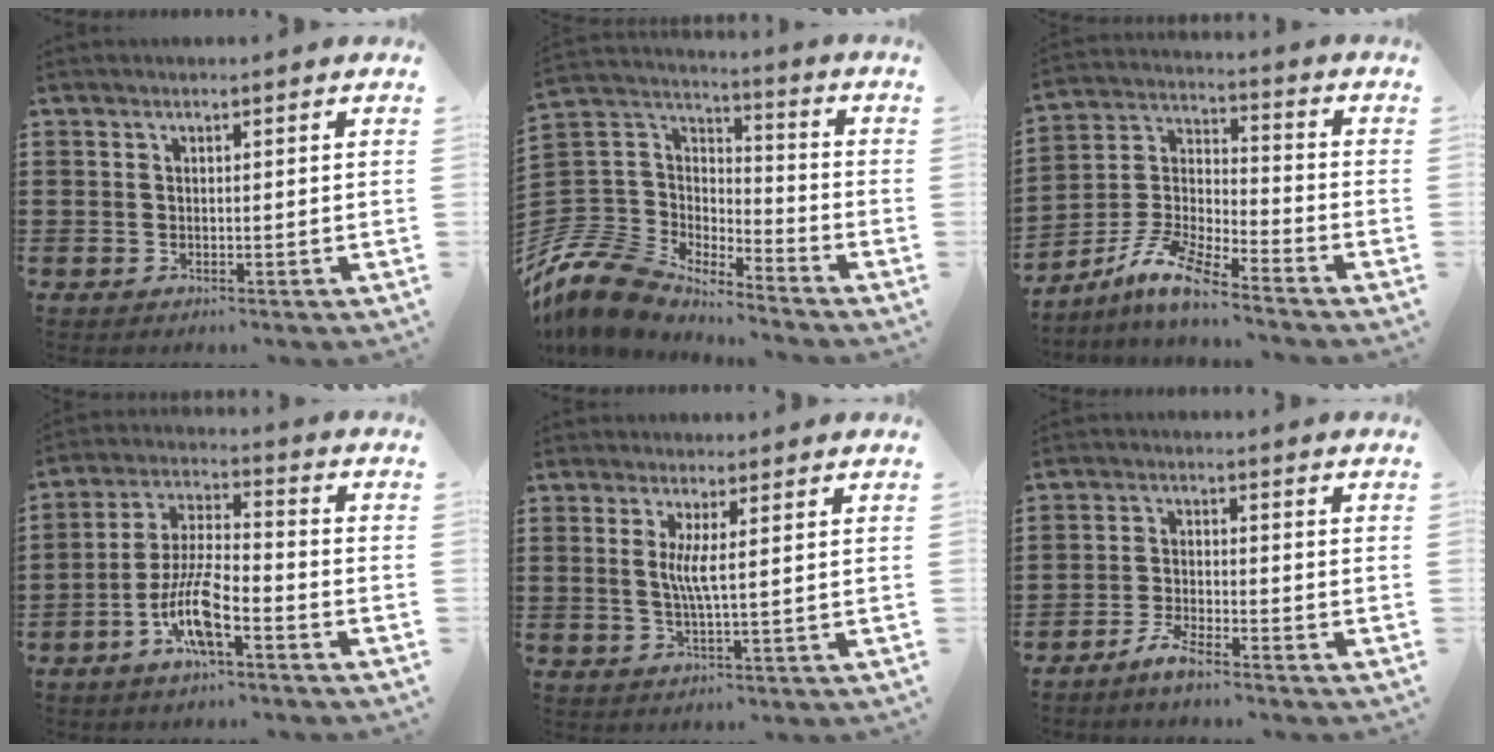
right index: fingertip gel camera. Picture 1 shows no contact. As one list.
[{"total": 10.4, "force": [-9.2, 4.3, 2.4], "torque": [-0.105, 0.002, -0.193]}, {"total": 8.4, "force": [-7.2, 1.1, 4.3], "torque": [-0.116, -0.006, -0.148]}, {"total": 9.8, "force": [-4.8, 2.7, 8.1], "torque": [-0.183, -0.004, -0.094]}, {"total": 3.7, "force": [0.6, -0.3, 3.6], "torque": [-0.072, -0.010, 0.010]}, {"total": 3.3, "force": [-3.1, 0.1, 1.3], "torque": [-0.038, 0.000, -0.063]}]